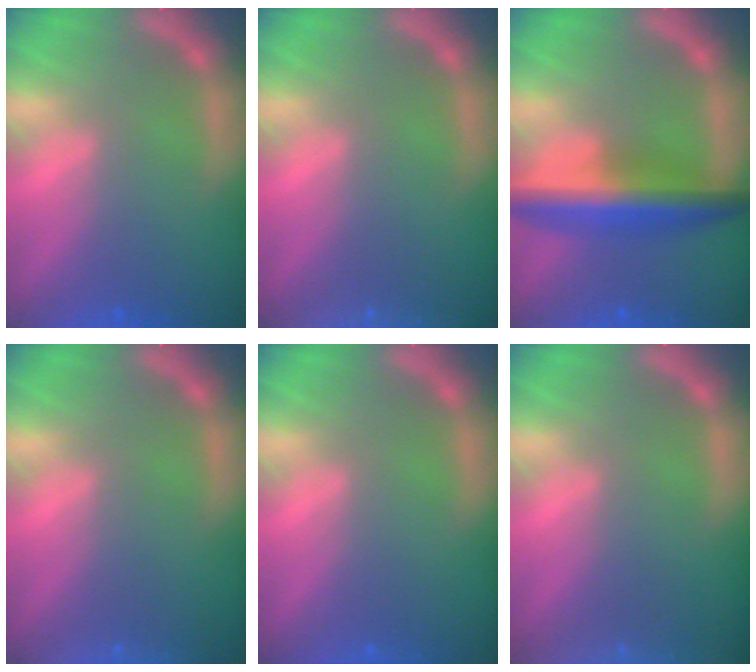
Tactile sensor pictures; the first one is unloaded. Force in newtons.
{"total": 3.5}
{"total": 7.0}
{"total": 2.4}
{"total": 0.9}
{"total": 6.0}